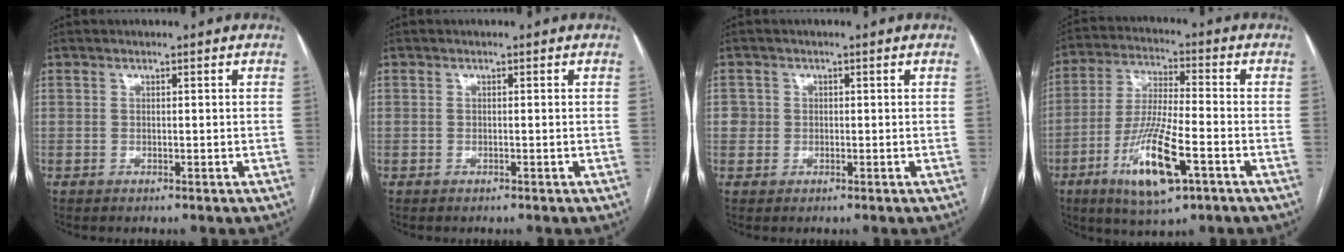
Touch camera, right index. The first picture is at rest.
{"total": 0.0}
{"total": 2.1, "force": [0.1, 2.1, 0.1], "torque": [0.011, 0.008, 0.000]}
{"total": 13.6, "force": [-6.1, 2.4, 11.9], "torque": [-0.236, -0.020, -0.106]}